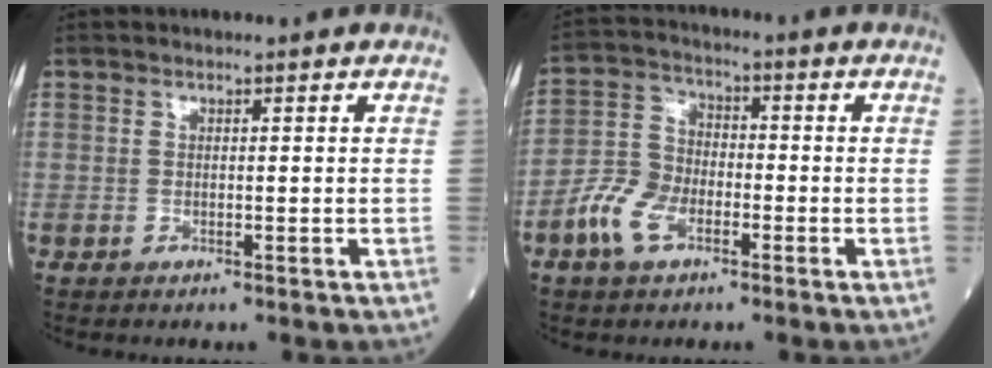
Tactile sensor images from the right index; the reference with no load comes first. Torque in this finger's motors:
{"motor_torque": [0.52, -0.52, 0.20, 0.09]}